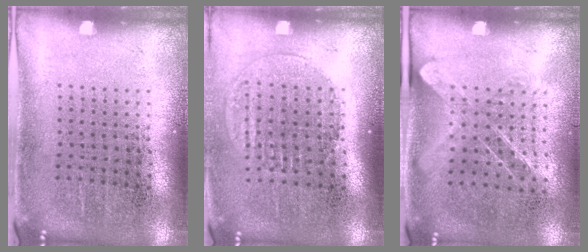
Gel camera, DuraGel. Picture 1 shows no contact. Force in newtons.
{"total": 1.3, "press": 1.2, "slide": 0.6}
{"total": 1.3, "press": 1.0, "slide": 0.7}